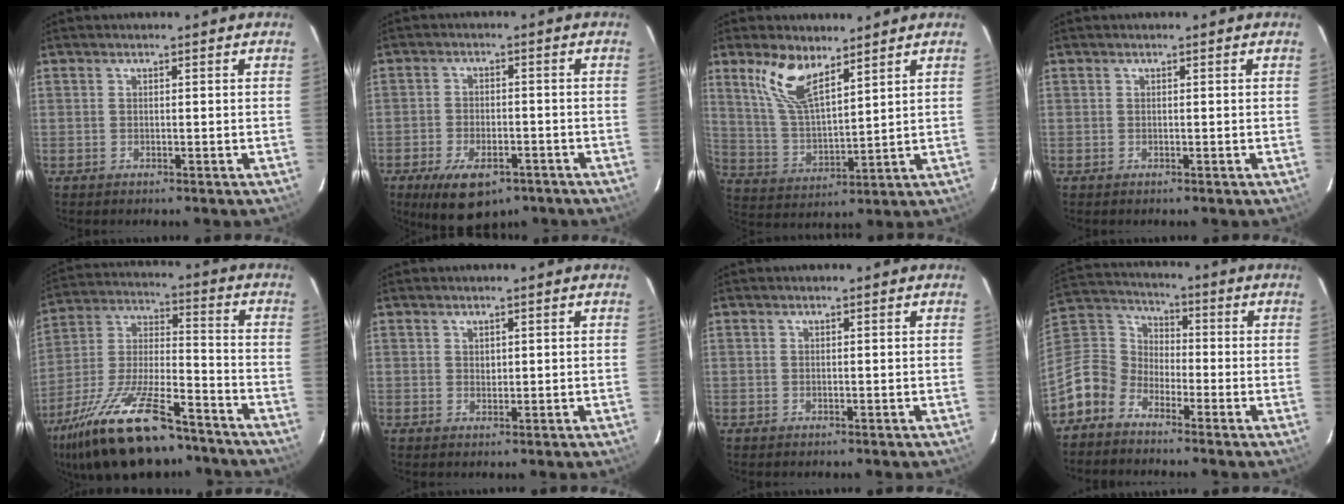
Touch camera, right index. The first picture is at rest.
{"total": 11.6, "force": [-7.3, 5.6, 7.0], "torque": [-0.148, -0.019, -0.110]}
{"total": 10.3, "force": [6.7, 3.6, 6.9], "torque": [-0.142, 0.005, 0.141]}
{"total": 0.0}
{"total": 24.0, "force": [-16.7, 8.1, 15.3], "torque": [-0.303, -0.025, -0.279]}
{"total": 1.0, "force": [0.6, 0.8, 0.3], "torque": [-0.002, 0.003, 0.011]}
{"total": 0.0}
{"total": 10.3, "force": [-6.8, 7.3, 2.9], "torque": [-0.083, 0.033, -0.156]}